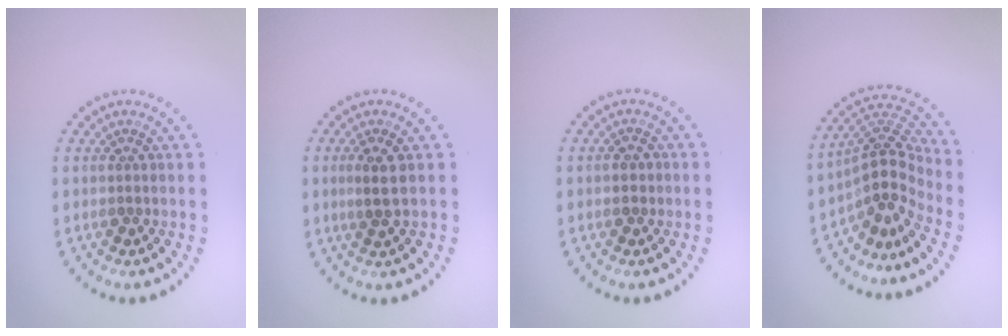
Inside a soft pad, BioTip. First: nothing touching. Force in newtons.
{"total": 1.8, "press": 1.7, "slide": 0.8}
{"total": 0.9, "press": 0.9, "slide": 0.2}
{"total": 4.2, "press": 3.0, "slide": 2.9}